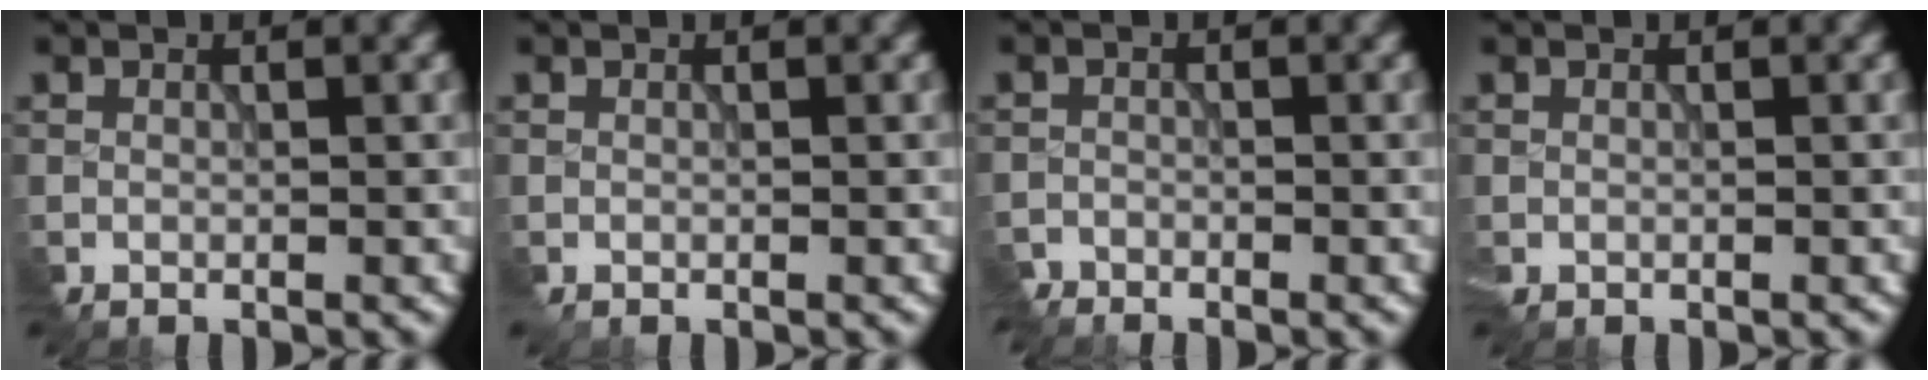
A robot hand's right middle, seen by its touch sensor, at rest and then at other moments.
{"total": 0.0}
{"total": 1.6, "force": [-1.6, 0.5, -0.2], "torque": [0.004, -0.005, -0.033]}
{"total": 0.6, "force": [0.2, 0.5, 0.4], "torque": [-0.012, 0.000, 0.004]}